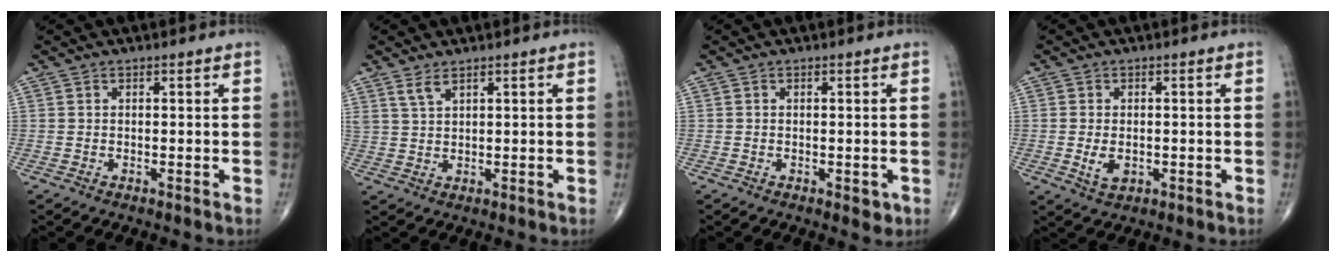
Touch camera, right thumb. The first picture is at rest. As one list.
[{"total": 2.6, "force": [2.0, 0.8, 1.6], "torque": [-0.033, -0.009, 0.047]}, {"total": 1.8, "force": [-0.5, 1.1, 1.4], "torque": [-0.007, -0.001, -0.006]}, {"total": 3.6, "force": [-0.6, 2.3, 2.7], "torque": [-0.046, -0.005, -0.004]}]